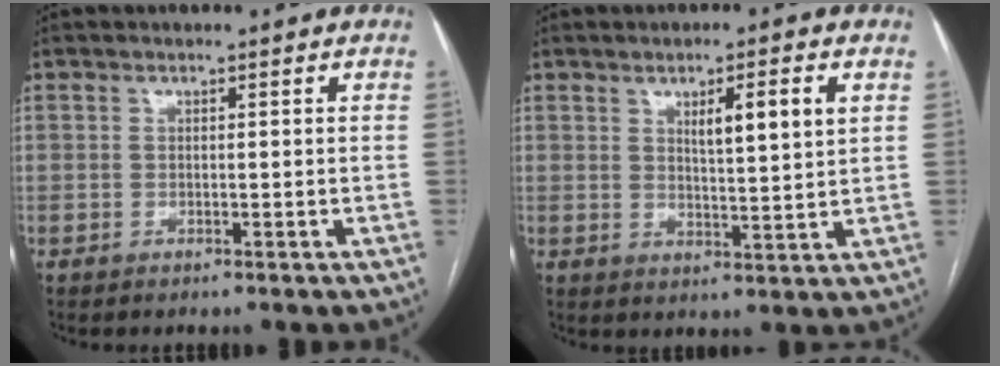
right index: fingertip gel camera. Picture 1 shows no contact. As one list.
[{"total": 6.3, "force": [2.5, 0.5, 5.7], "torque": [-0.094, 0.000, 0.041]}]